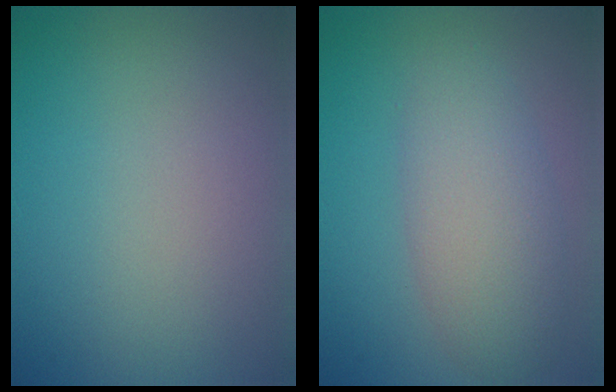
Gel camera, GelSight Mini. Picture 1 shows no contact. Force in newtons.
{"total": 4.8, "press": 4.8, "slide": 0.4}